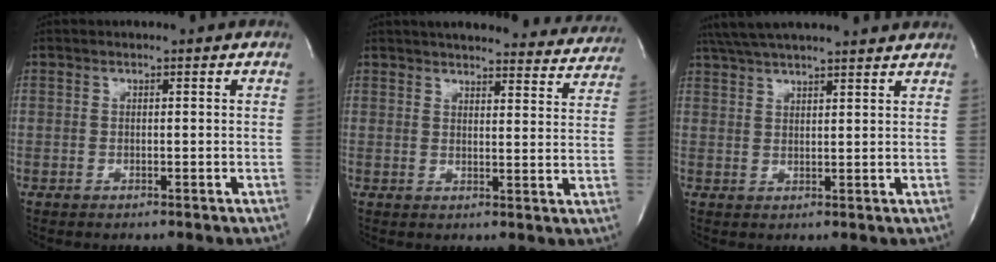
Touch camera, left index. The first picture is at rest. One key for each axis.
{"total": 23.5, "fx": 21.9, "fy": 4.8, "fz": 6.9, "tx": -0.097, "ty": -0.037, "tz": 0.252}
{"total": 17.0, "fx": 15.2, "fy": 1.7, "fz": 7.4, "tx": -0.132, "ty": 0.049, "tz": 0.220}